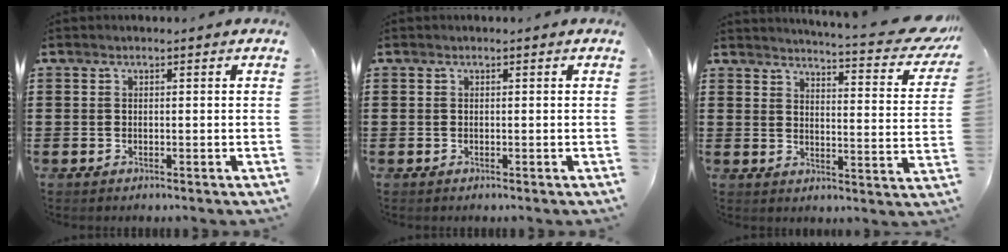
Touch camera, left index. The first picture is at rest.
{"total": 0.0}
{"total": 5.6, "force": [5.0, -0.3, 2.4], "torque": [-0.045, -0.045, 0.079]}